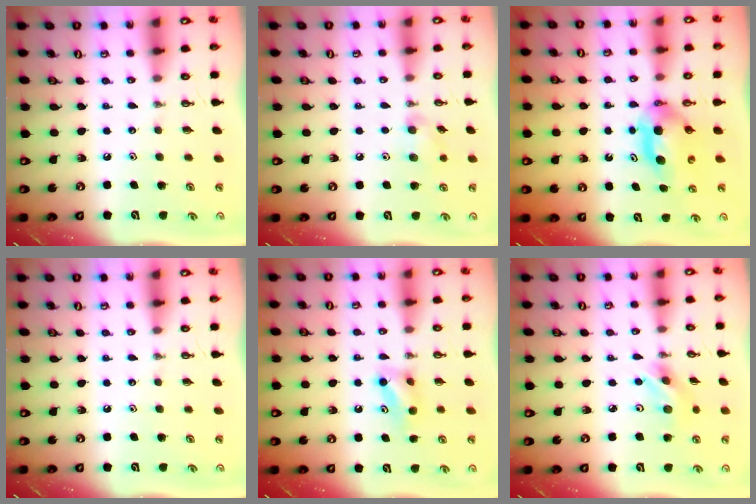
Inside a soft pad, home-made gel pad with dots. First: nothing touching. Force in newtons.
{"total": 7.9, "press": 7.9, "slide": 0.9}
{"total": 5.4, "press": 5.2, "slide": 1.1}
{"total": 0.0}
{"total": 5.7, "press": 5.6, "slide": 0.7}
{"total": 6.4, "press": 6.4, "slide": 0.2}